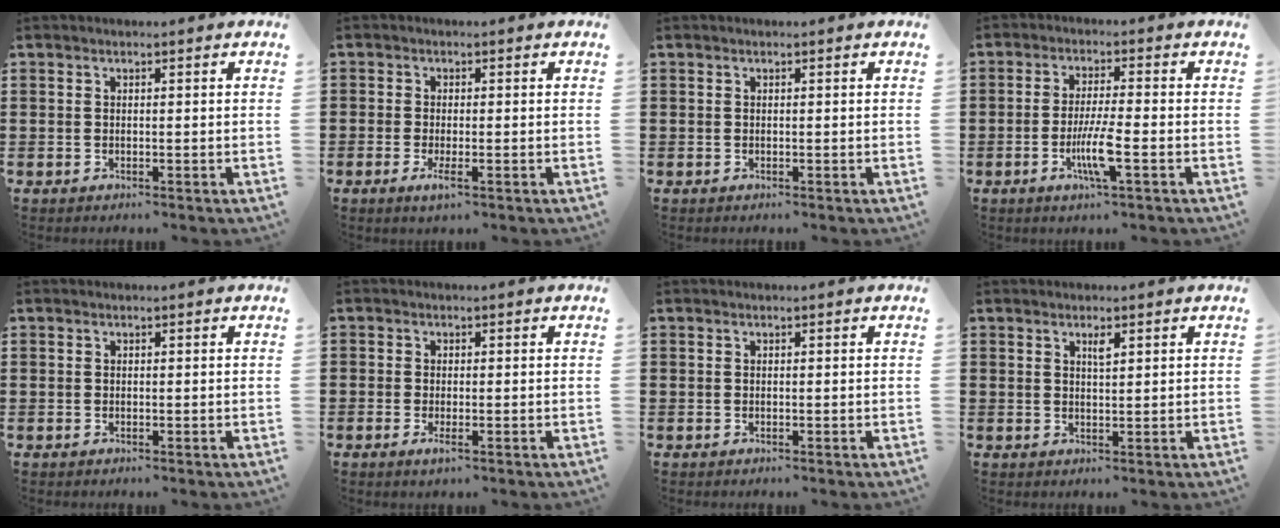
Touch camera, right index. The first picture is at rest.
{"total": 1.9, "force": [-1.0, 0.4, 1.6], "torque": [-0.035, -0.006, -0.019]}
{"total": 0.0}
{"total": 6.5, "force": [-2.2, 0.6, 6.0], "torque": [-0.126, -0.019, -0.045]}
{"total": 0.0}
{"total": 1.2, "force": [-0.5, 0.4, 1.0], "torque": [-0.020, -0.004, -0.008]}
{"total": 0.0}
{"total": 1.6, "force": [0.9, 0.4, 1.3], "torque": [-0.018, -0.001, 0.012]}